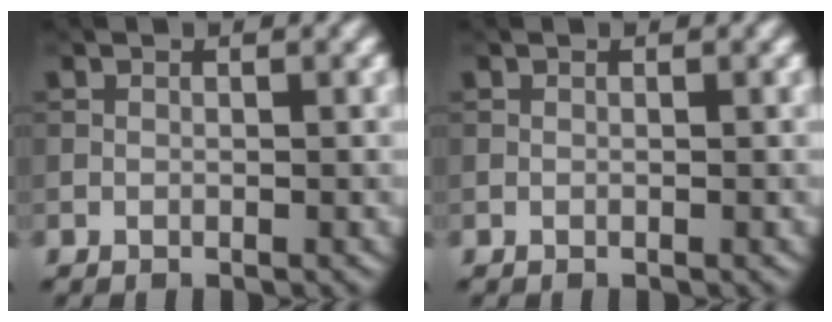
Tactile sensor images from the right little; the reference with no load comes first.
{"total": 0.0}